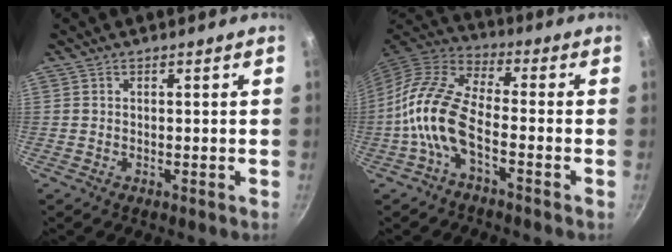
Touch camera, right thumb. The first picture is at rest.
{"total": 12.0, "force": [-3.9, 5.4, 10.0], "torque": [-0.201, 0.036, -0.092]}